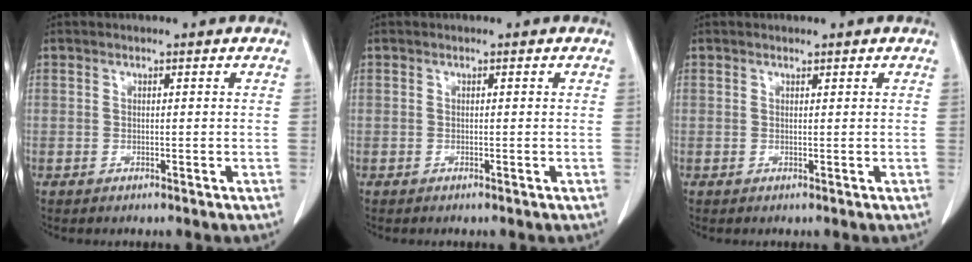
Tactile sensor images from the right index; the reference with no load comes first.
{"total": 0.0}
{"total": 0.0}